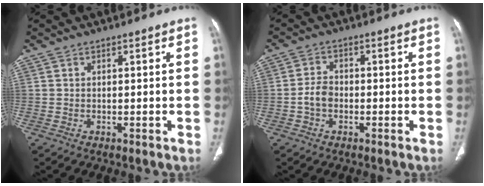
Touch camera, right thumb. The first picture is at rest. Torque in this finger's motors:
{"motor_torque": [0.40, 0.33, 0.79, -0.56, 0.00]}